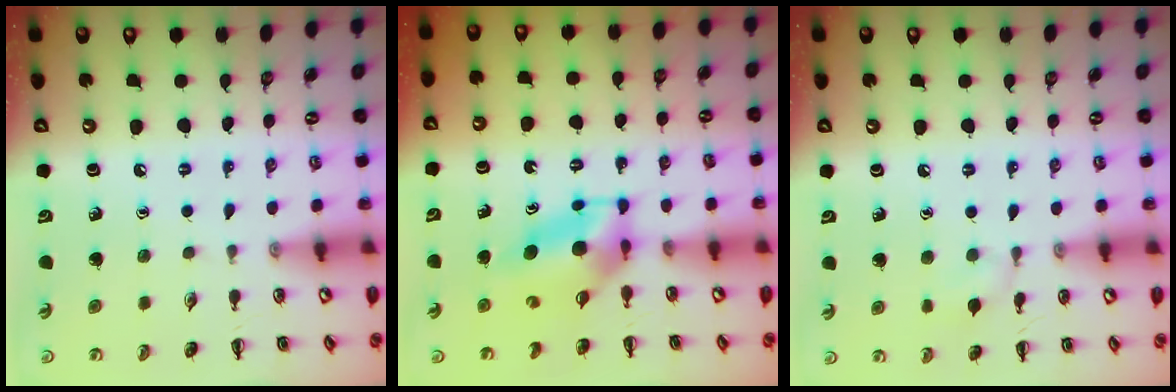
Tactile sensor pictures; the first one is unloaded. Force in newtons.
{"total": 5.7, "press": 5.6, "slide": 1.1}
{"total": 6.5, "press": 6.1, "slide": 2.2}